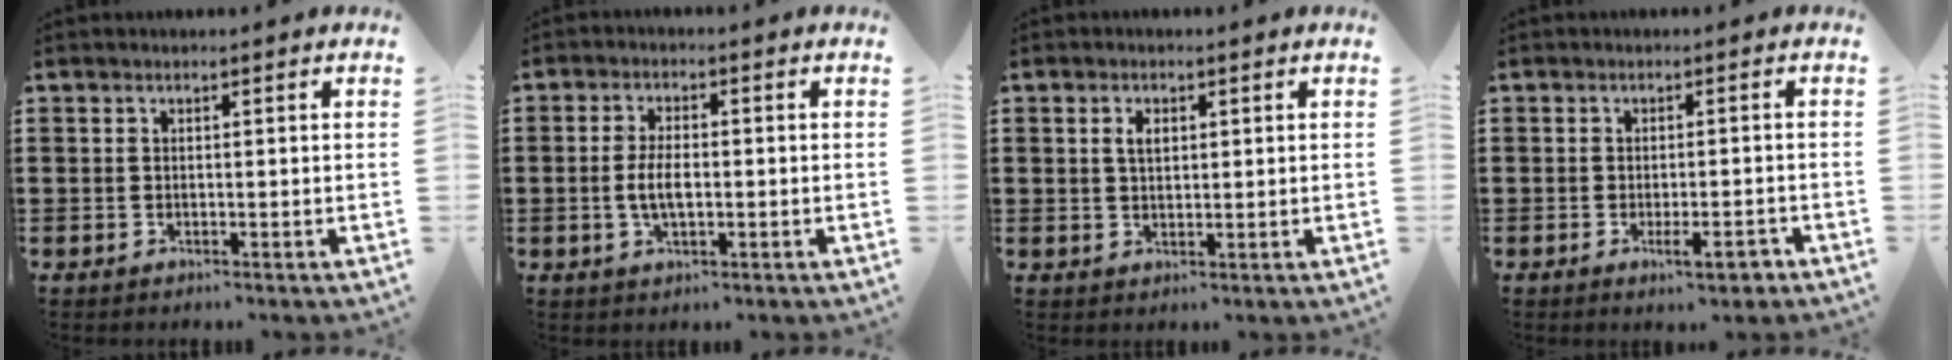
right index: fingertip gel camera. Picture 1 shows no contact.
{"total": 4.4, "force": [-0.6, 1.9, 3.9], "torque": [-0.092, -0.003, -0.018]}
{"total": 2.0, "force": [0.7, 0.9, 1.6], "torque": [-0.034, 0.006, 0.012]}
{"total": 3.2, "force": [-1.6, 0.8, 2.6], "torque": [-0.040, 0.002, -0.027]}